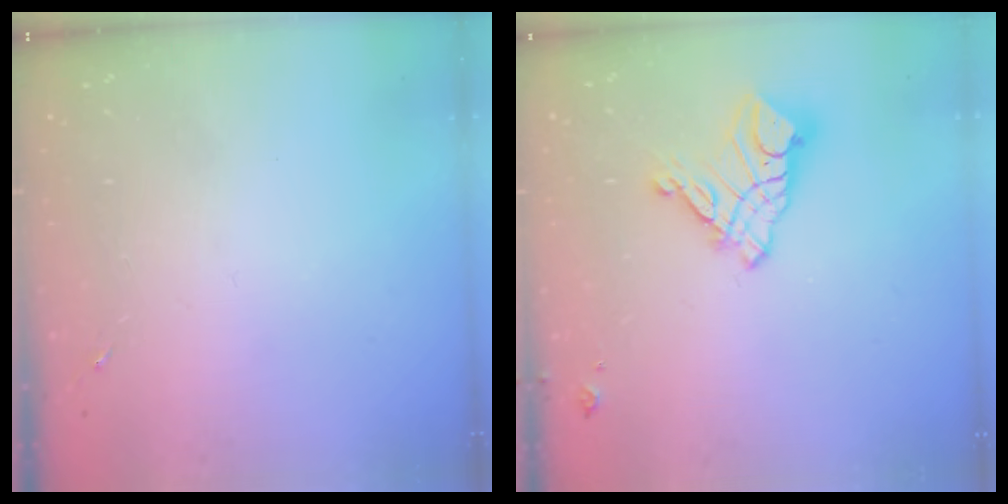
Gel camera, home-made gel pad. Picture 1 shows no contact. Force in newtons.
{"total": 12.6, "press": 12.5, "slide": 1.1}